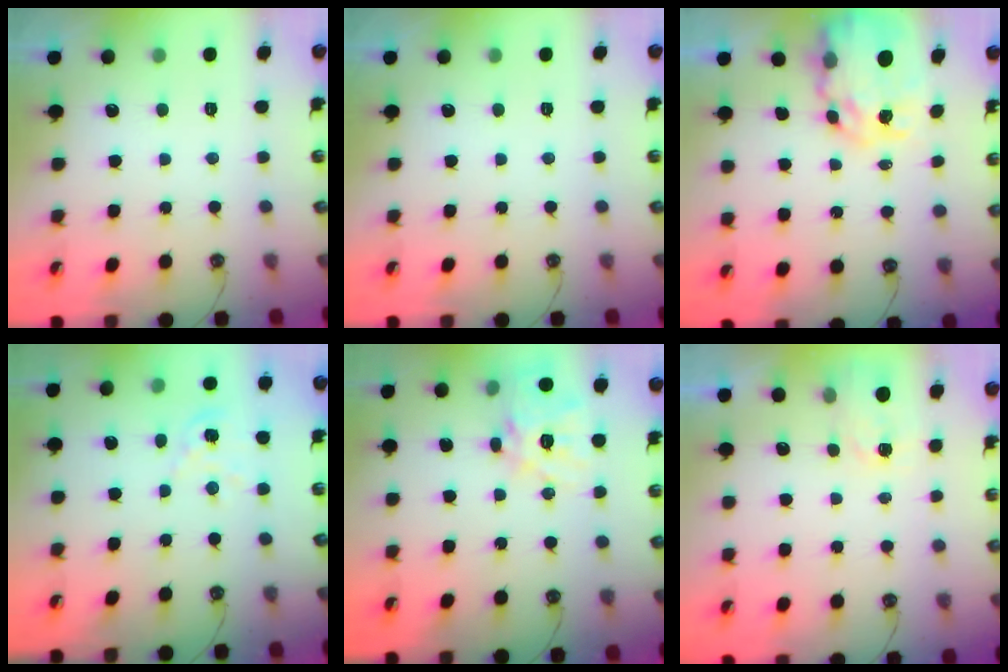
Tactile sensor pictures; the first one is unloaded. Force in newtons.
{"total": 0.0}
{"total": 10.4, "press": 10.4, "slide": 1.0}
{"total": 2.9, "press": 2.9, "slide": 0.3}
{"total": 15.1, "press": 15.0, "slide": 1.5}
{"total": 1.9, "press": 1.9, "slide": 0.3}